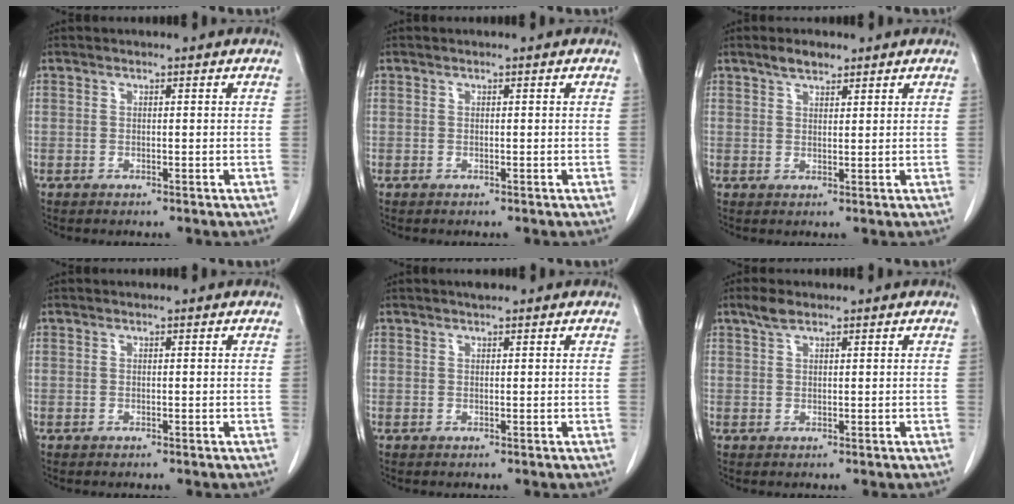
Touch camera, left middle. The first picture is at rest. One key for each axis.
{"total": 0.0}
{"total": 2.9, "fx": 2.2, "fy": 1.1, "fz": 1.5, "tx": -0.030, "ty": 0.007, "tz": 0.038}
{"total": 0.0}
{"total": 1.1, "fx": 0.9, "fy": 0.2, "fz": 0.6, "tx": -0.015, "ty": 0.006, "tz": 0.015}
{"total": 2.0, "fx": 1.4, "fy": 0.7, "fz": 1.1, "tx": -0.025, "ty": 0.009, "tz": 0.029}